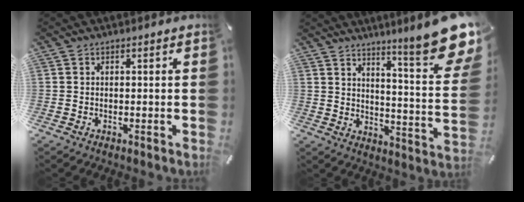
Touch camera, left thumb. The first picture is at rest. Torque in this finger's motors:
{"motor_torque": [2.97, 2.03, 1.38, -1.38, 0.22]}